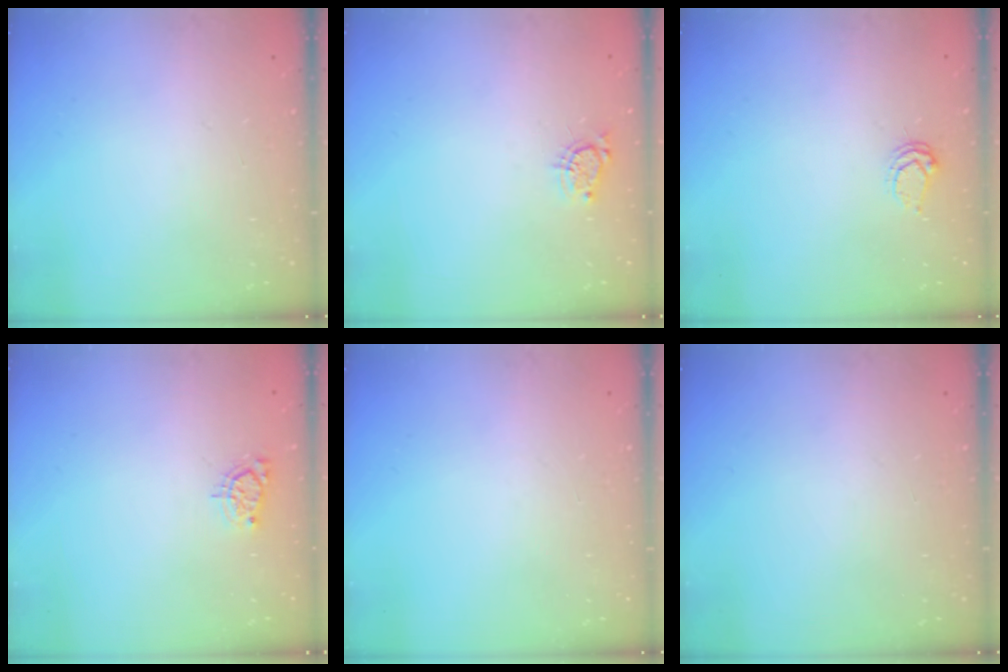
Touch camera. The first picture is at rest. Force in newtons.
{"total": 4.0, "press": 4.0, "slide": 0.3}
{"total": 3.7, "press": 3.7, "slide": 0.5}
{"total": 3.8, "press": 3.8, "slide": 0.5}
{"total": 0.0}
{"total": 0.0}